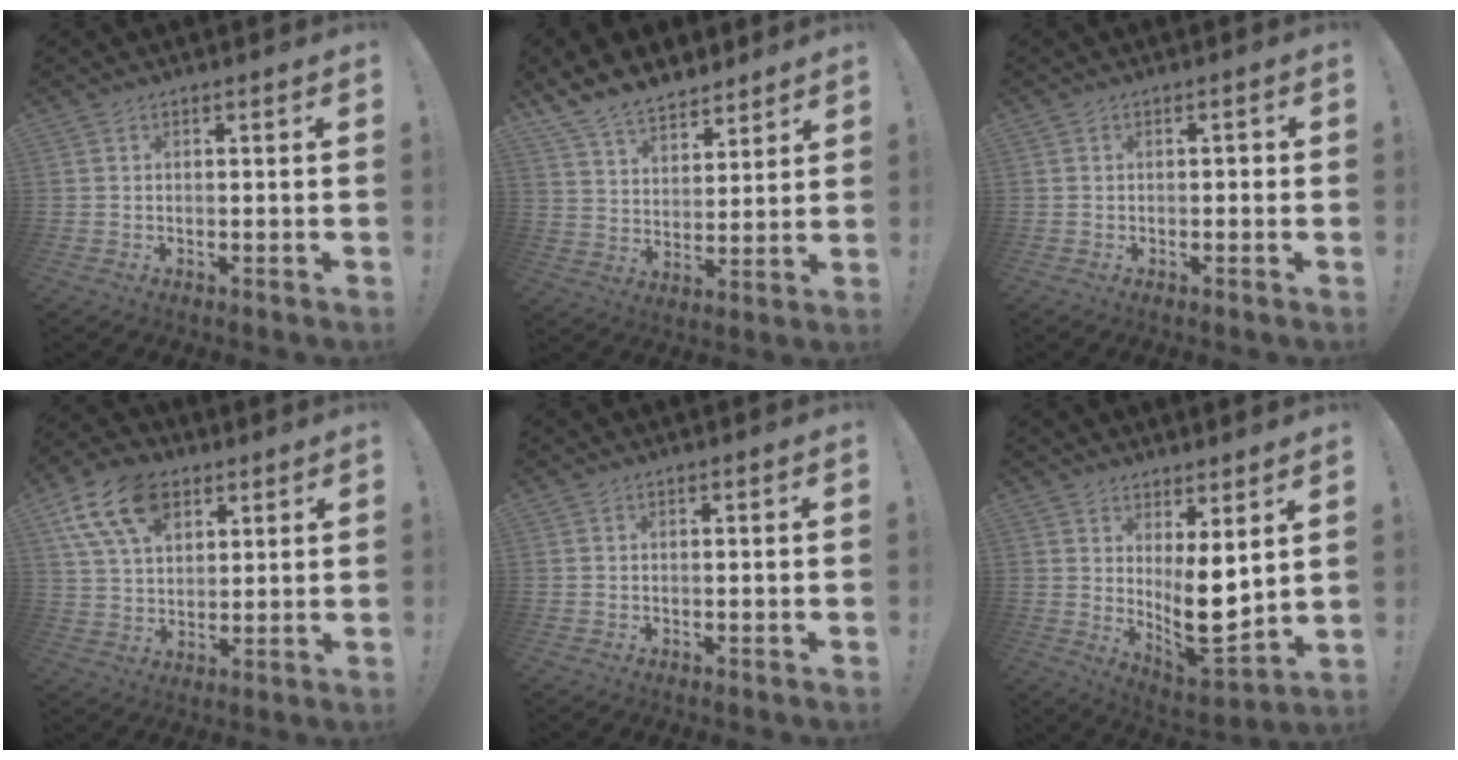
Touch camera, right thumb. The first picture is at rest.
{"total": 10.6, "force": [8.9, 5.1, 2.8], "torque": [-0.066, -0.064, 0.175]}
{"total": 1.1, "force": [-0.7, 0.7, 0.4], "torque": [-0.015, 0.008, -0.014]}
{"total": 16.0, "force": [7.9, 10.4, 9.3], "torque": [-0.165, -0.029, 0.150]}
{"total": 0.0}
{"total": 11.0, "force": [2.1, 4.6, 9.8], "torque": [-0.143, -0.042, 0.046]}